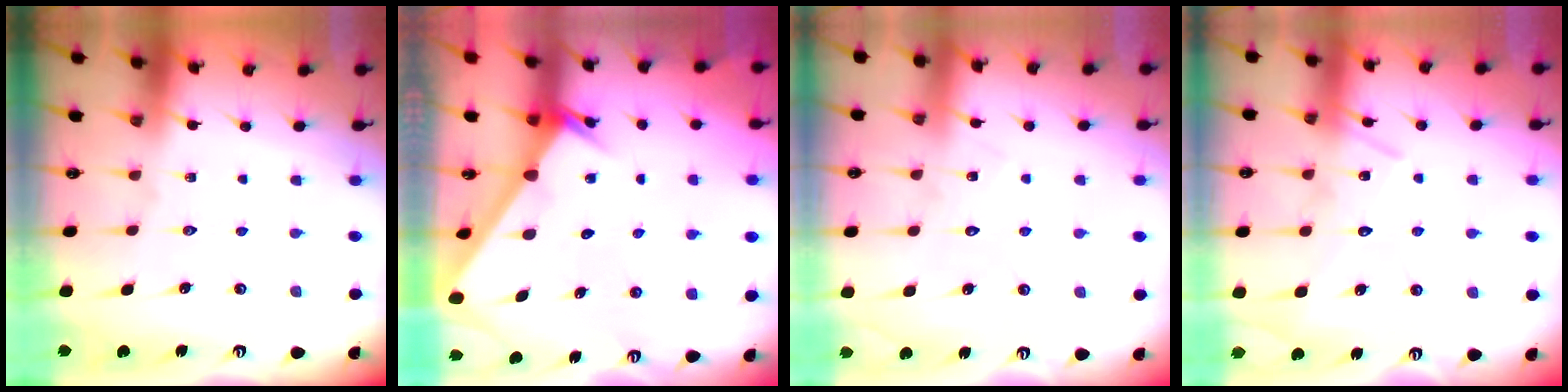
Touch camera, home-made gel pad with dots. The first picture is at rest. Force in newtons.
{"total": 2.5, "press": 2.5, "slide": 0.2}
{"total": 5.6, "press": 5.6, "slide": 0.4}
{"total": 11.5, "press": 11.5, "slide": 0.8}